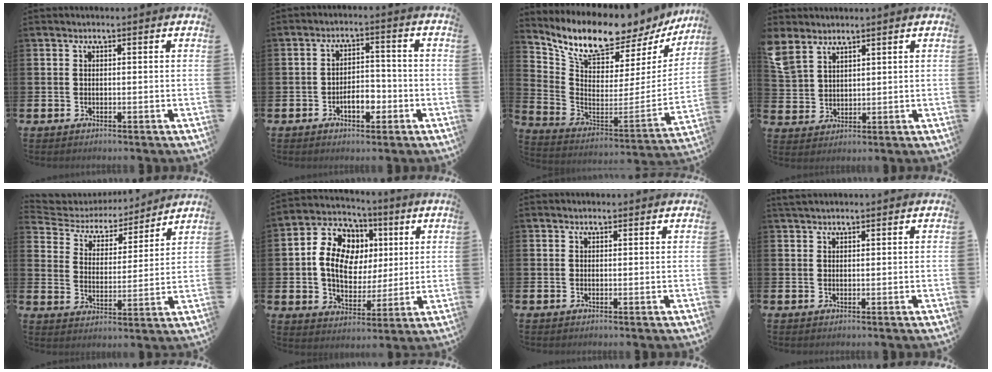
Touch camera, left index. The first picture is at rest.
{"total": 4.2, "force": [-1.9, 2.3, 2.9], "torque": [-0.045, 0.006, -0.038]}
{"total": 10.0, "force": [9.2, 2.7, 3.1], "torque": [-0.098, -0.080, 0.153]}
{"total": 4.8, "force": [4.1, 2.1, 1.2], "torque": [-0.022, -0.018, 0.075]}
{"total": 5.0, "force": [4.6, 2.0, 0.3], "torque": [-0.037, -0.038, 0.072]}
{"total": 10.2, "force": [2.3, 8.2, 5.7], "torque": [-0.147, -0.002, 0.035]}
{"total": 0.5, "force": [0.4, 0.3, 0.1], "torque": [0.011, -0.003, 0.004]}
{"total": 1.4, "force": [1.3, 0.3, 0.5], "torque": [-0.004, 0.001, 0.023]}